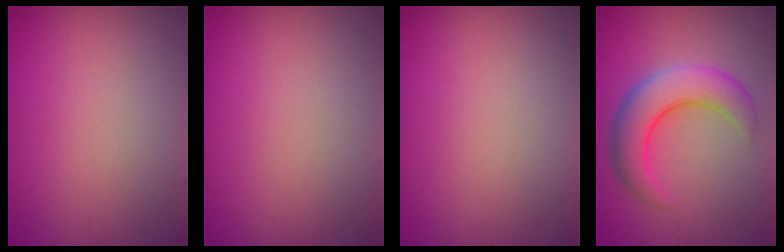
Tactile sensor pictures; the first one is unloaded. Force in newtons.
{"total": 0.0}
{"total": 0.0}
{"total": 6.2, "press": 6.2, "slide": 0.2}